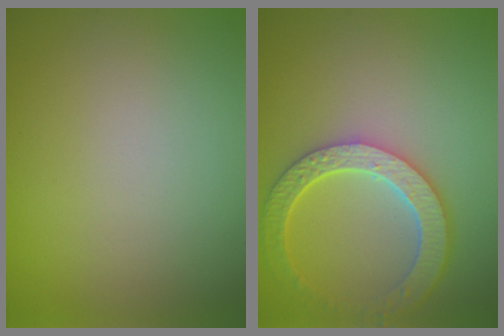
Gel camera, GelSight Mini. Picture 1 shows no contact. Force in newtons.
{"total": 5.9, "press": 4.7, "slide": 3.6}